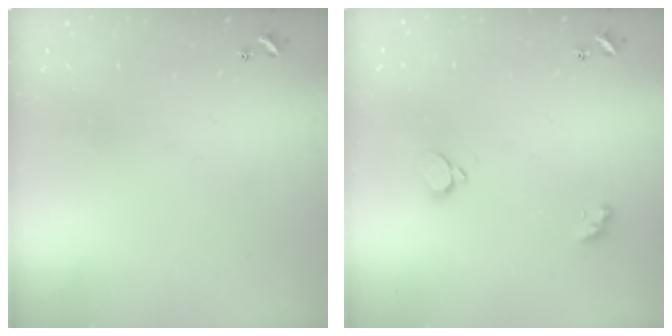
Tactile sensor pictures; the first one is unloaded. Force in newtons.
{"total": 1.8, "press": 1.6, "slide": 0.8}